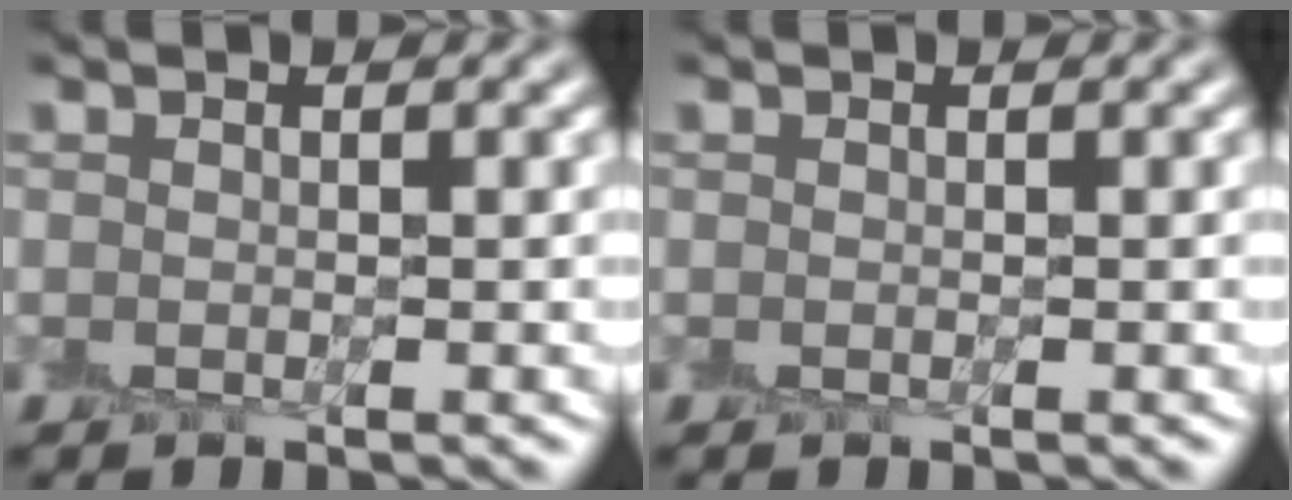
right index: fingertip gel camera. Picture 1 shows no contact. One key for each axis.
{"total": 0.0}